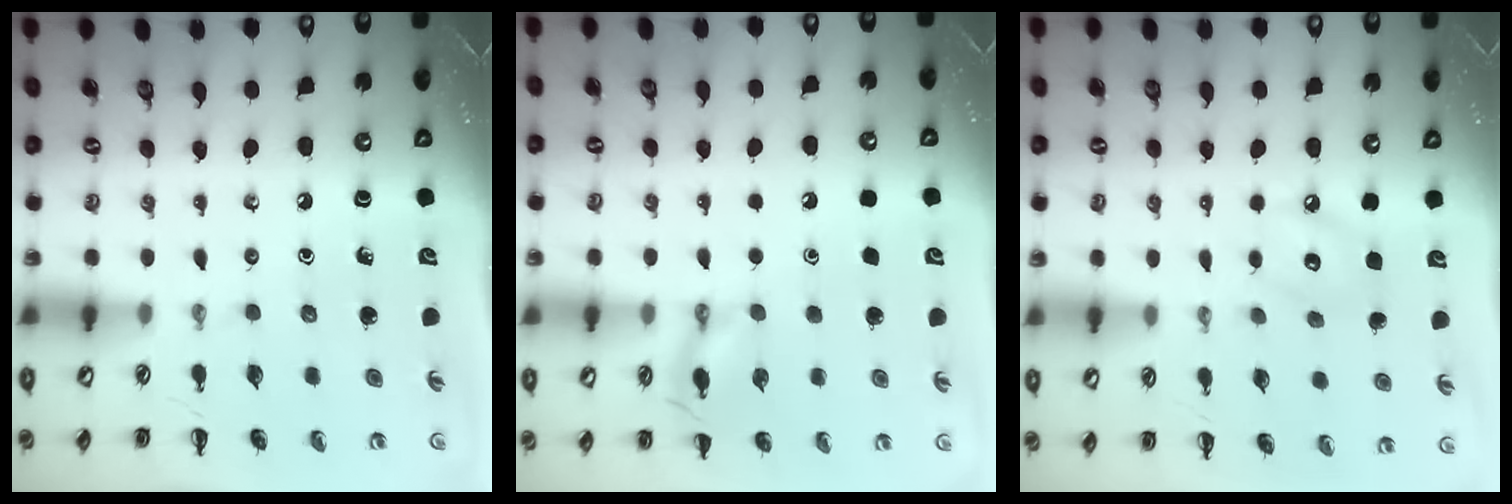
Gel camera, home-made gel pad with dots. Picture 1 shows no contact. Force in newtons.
{"total": 1.6, "press": 1.6, "slide": 0.1}
{"total": 6.4, "press": 6.4, "slide": 0.4}